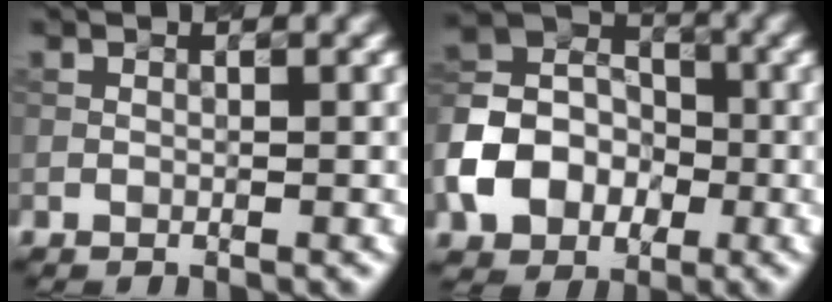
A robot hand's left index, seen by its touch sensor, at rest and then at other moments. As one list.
[{"total": 7.0, "force": [-2.6, 5.6, 3.5], "torque": [-0.069, 0.008, -0.059]}]